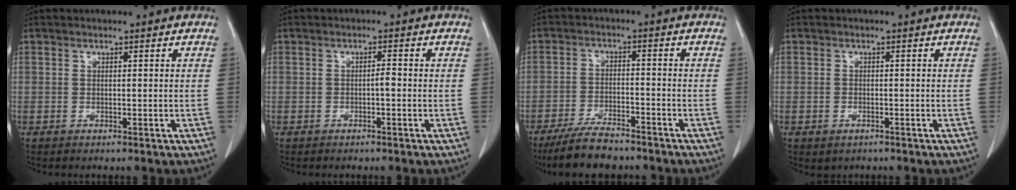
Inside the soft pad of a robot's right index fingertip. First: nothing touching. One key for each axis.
{"total": 1.2, "fx": -0.3, "fy": 0.1, "fz": 1.1, "tx": -0.017, "ty": 0.002, "tz": -0.006}
{"total": 8.3, "fx": -7.1, "fy": 2.1, "fz": 3.9, "tx": -0.071, "ty": -0.018, "tz": -0.124}
{"total": 1.3, "fx": -0.7, "fy": 0.9, "fz": 0.5, "tx": -0.011, "ty": 0.001, "tz": -0.004}